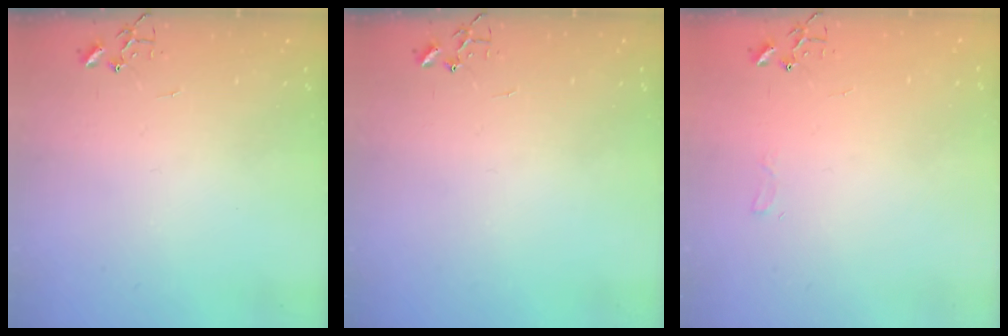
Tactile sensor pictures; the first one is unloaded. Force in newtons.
{"total": 0.0}
{"total": 6.0, "press": 6.0, "slide": 0.4}